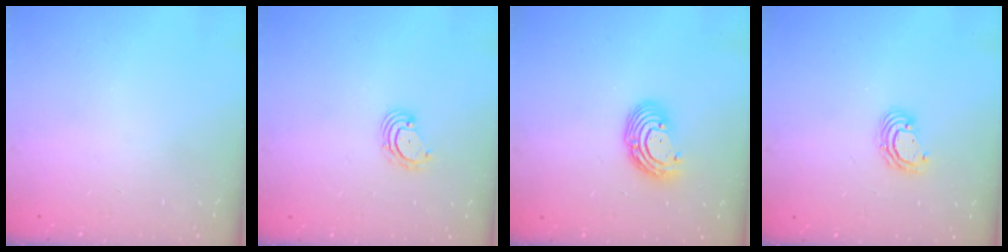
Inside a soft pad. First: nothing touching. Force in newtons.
{"total": 3.5, "press": 3.5, "slide": 0.4}
{"total": 9.0, "press": 8.8, "slide": 1.7}
{"total": 5.1, "press": 5.1, "slide": 0.2}